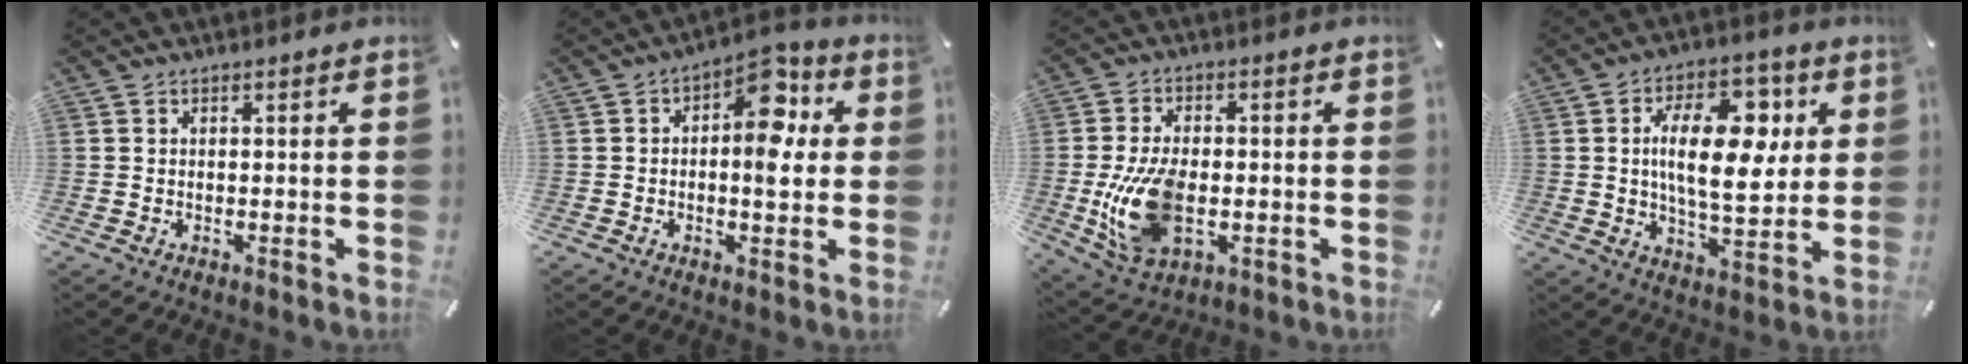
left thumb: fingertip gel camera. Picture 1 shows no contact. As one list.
[{"total": 10.3, "force": [2.0, 5.7, 8.3], "torque": [-0.093, -0.018, 0.028]}, {"total": 13.9, "force": [-2.4, 8.5, 10.7], "torque": [-0.233, -0.010, -0.042]}, {"total": 16.9, "force": [3.9, 8.7, 13.9], "torque": [-0.221, 0.002, 0.061]}]